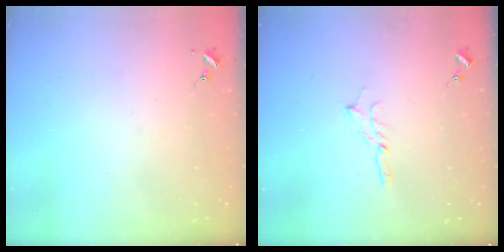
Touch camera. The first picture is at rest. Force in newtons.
{"total": 2.7, "press": 2.7, "slide": 0.3}